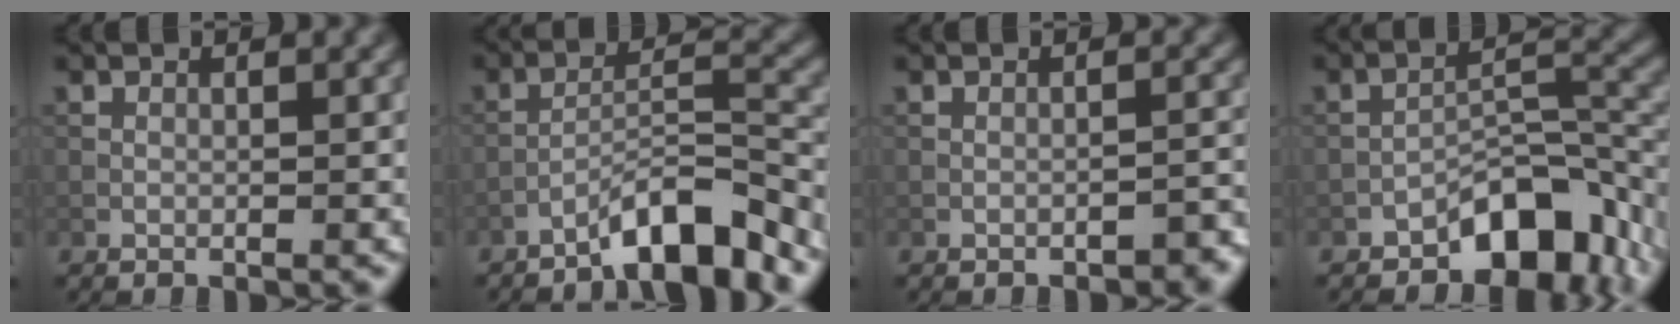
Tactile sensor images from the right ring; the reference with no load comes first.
{"total": 6.5, "force": [-5.0, 1.0, 4.0], "torque": [-0.062, 0.011, -0.087]}
{"total": 1.6, "force": [-1.4, 0.4, 0.7], "torque": [-0.007, 0.009, -0.018]}
{"total": 7.1, "force": [-4.4, 3.2, 4.6], "torque": [-0.052, 0.013, -0.072]}